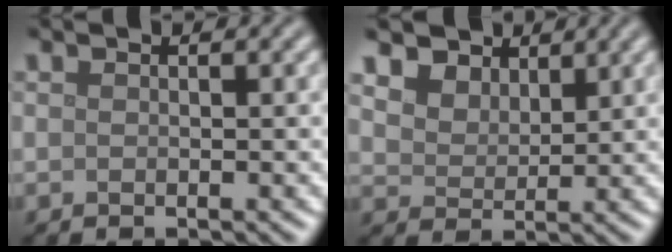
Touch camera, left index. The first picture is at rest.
{"total": 5.9, "force": [4.1, 3.6, 2.1], "torque": [-0.076, 0.003, 0.077]}